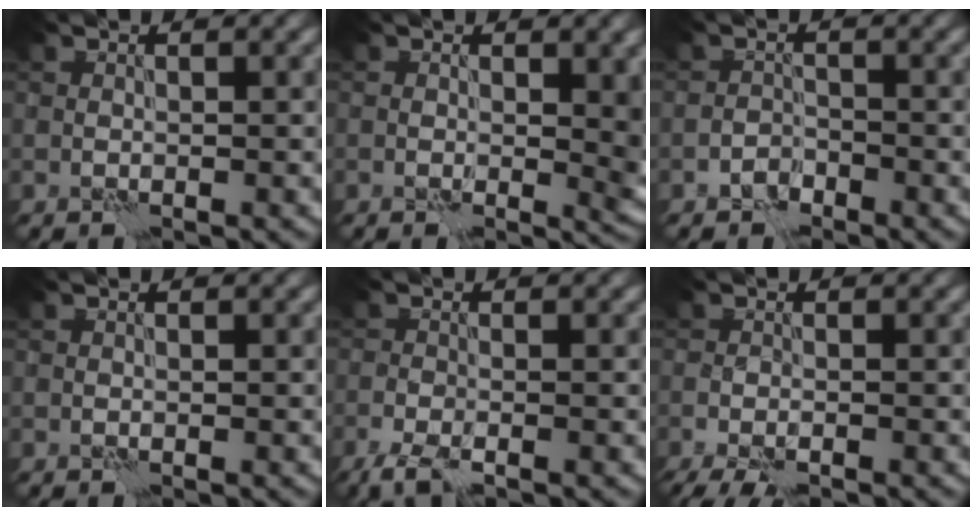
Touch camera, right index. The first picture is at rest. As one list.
[{"total": 3.7, "force": [0.0, 1.7, 3.2], "torque": [-0.033, -0.003, 0.000]}, {"total": 1.2, "force": [-1.1, 0.5, 0.1], "torque": [0.001, 0.006, -0.023]}, {"total": 0.0}, {"total": 2.4, "force": [-1.8, 0.4, 1.5], "torque": [-0.032, -0.006, -0.038]}, {"total": 2.6, "force": [-1.9, 0.4, 1.8], "torque": [-0.032, -0.004, -0.039]}]